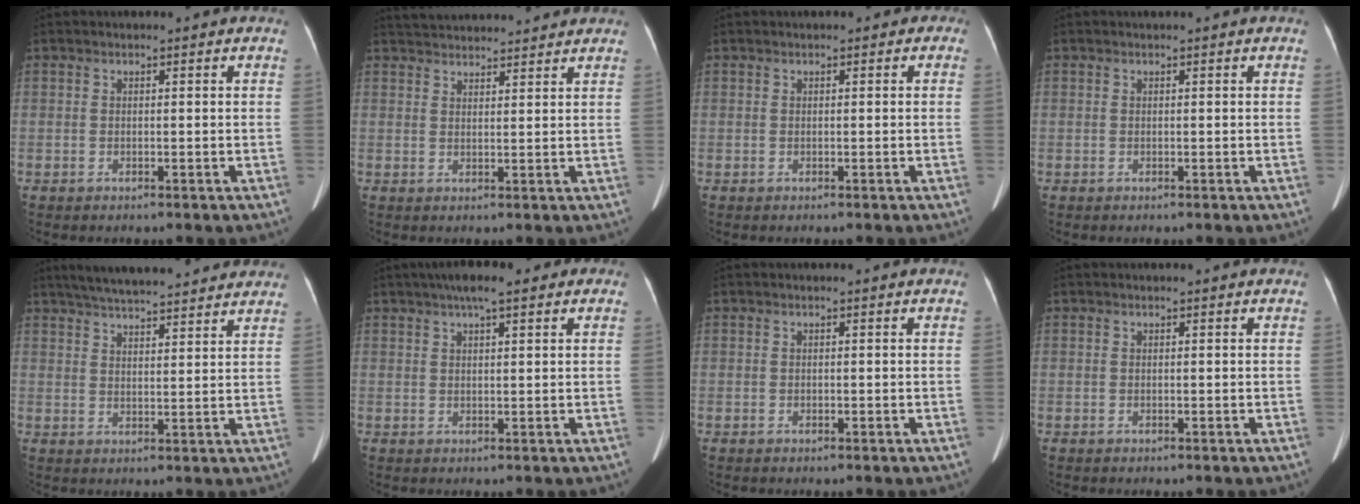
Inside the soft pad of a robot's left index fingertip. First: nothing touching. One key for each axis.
{"total": 10.8, "fx": 10.3, "fy": 1.4, "fz": 2.9, "tx": -0.045, "ty": 0.035, "tz": 0.148}
{"total": 0.7, "fx": 0.3, "fy": 0.5, "fz": 0.4, "tx": 0.003, "ty": 0.008, "tz": 0.001}
{"total": 0.0}
{"total": 16.7, "fx": 14.9, "fy": 2.4, "fz": 7.2, "tx": -0.109, "ty": 0.038, "tz": 0.207}
{"total": 5.7, "fx": 3.7, "fy": 1.3, "fz": 4.2, "tx": -0.067, "ty": 0.028, "tz": 0.054}
{"total": 0.0}
{"total": 0.0}